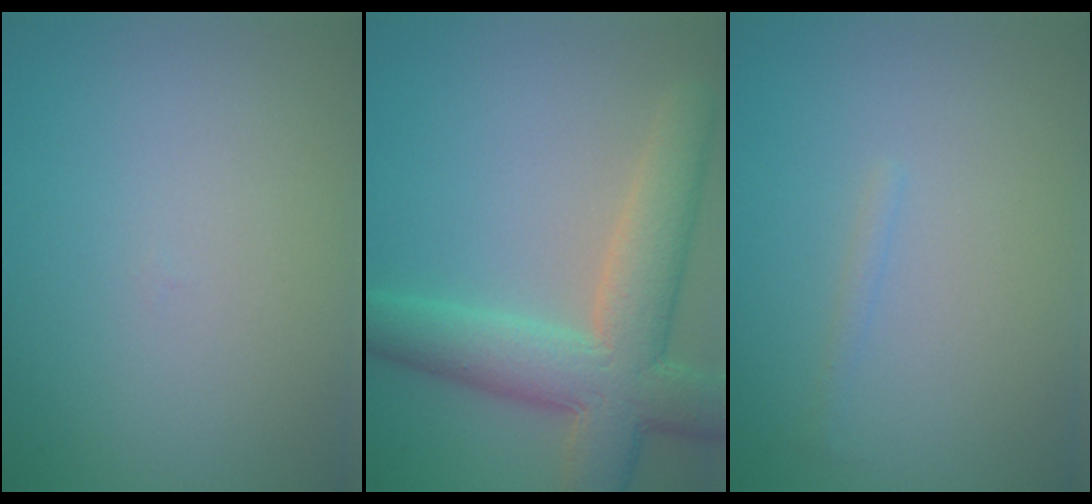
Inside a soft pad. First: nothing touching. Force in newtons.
{"total": 8.3, "press": 8.3, "slide": 0.7}
{"total": 0.6, "press": 0.6, "slide": 0.0}